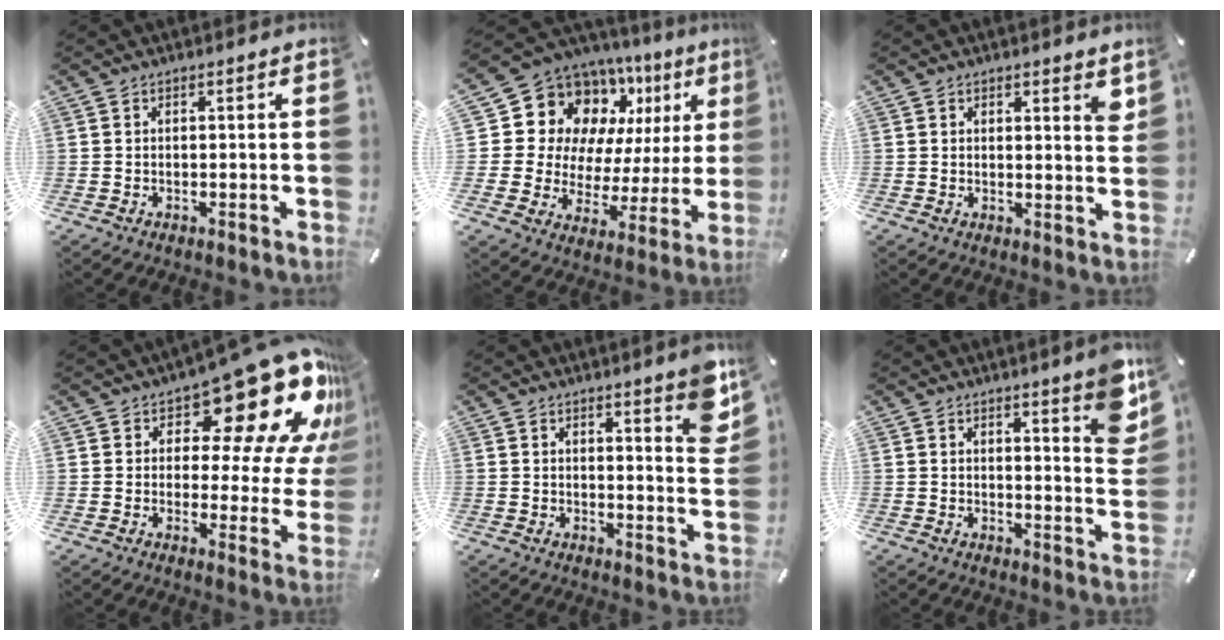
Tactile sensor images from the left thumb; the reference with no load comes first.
{"total": 16.1, "force": [8.6, 12.0, 6.4], "torque": [-0.104, -0.077, 0.164]}
{"total": 2.9, "force": [1.8, 1.4, 1.7], "torque": [-0.004, -0.010, 0.026]}
{"total": 21.0, "force": [13.5, 8.6, 13.7], "torque": [-0.177, -0.108, 0.216]}
{"total": 8.1, "force": [5.3, 1.8, 5.9], "torque": [-0.073, -0.040, 0.087]}
{"total": 9.5, "force": [5.9, 2.2, 7.2], "torque": [-0.089, -0.049, 0.098]}